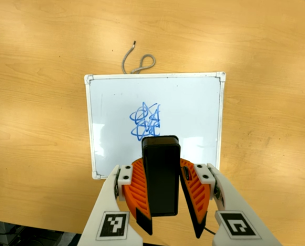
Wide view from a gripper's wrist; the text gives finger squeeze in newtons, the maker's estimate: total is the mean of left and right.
{"total": 8.9, "left": 8.8, "right": 8.9}